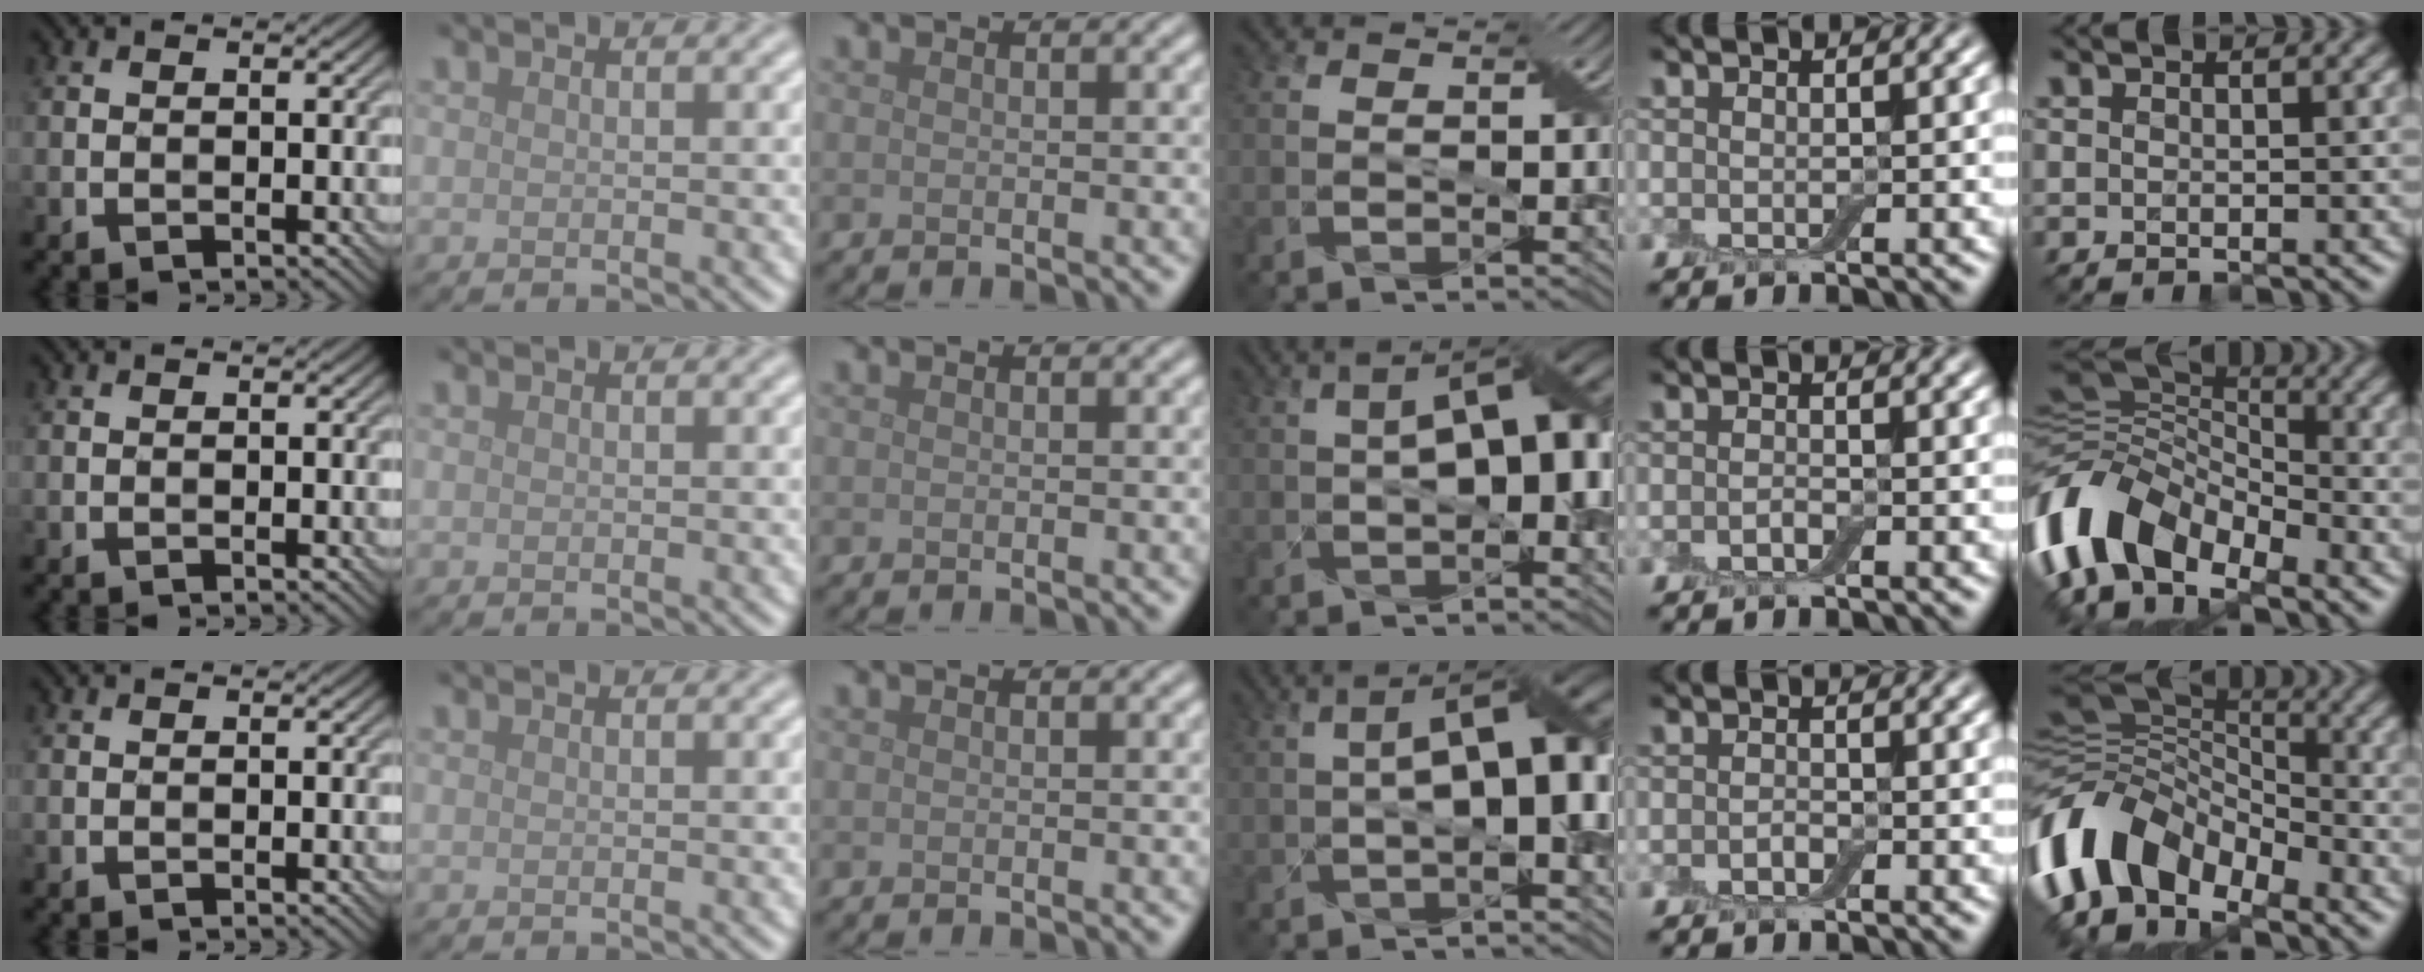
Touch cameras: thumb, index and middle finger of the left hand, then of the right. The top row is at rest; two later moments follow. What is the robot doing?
{"motion": "pour", "object": "bowl"}